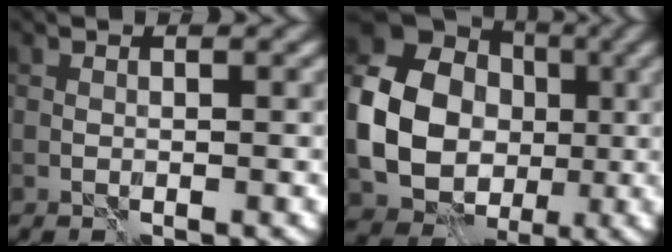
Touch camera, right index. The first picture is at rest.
{"total": 12.9, "force": [-0.5, 10.9, 6.9], "torque": [-0.145, -0.008, -0.022]}